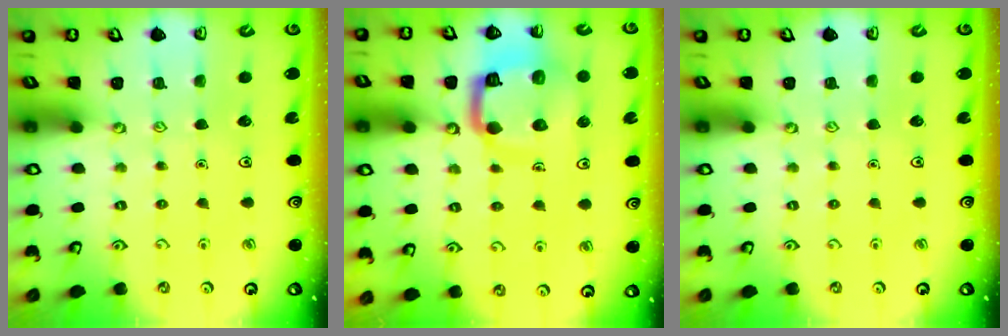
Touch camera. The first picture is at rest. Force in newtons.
{"total": 12.5, "press": 12.4, "slide": 1.6}
{"total": 0.0}